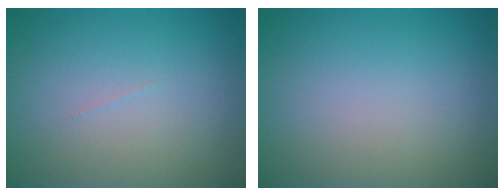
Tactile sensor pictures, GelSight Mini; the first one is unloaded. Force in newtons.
{"total": 0.0}